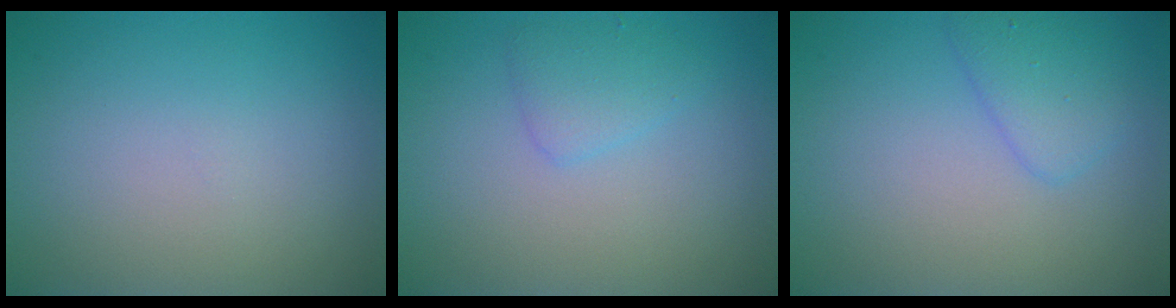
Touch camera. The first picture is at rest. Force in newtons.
{"total": 1.8, "press": 1.8, "slide": 0.1}
{"total": 2.4, "press": 2.4, "slide": 0.2}